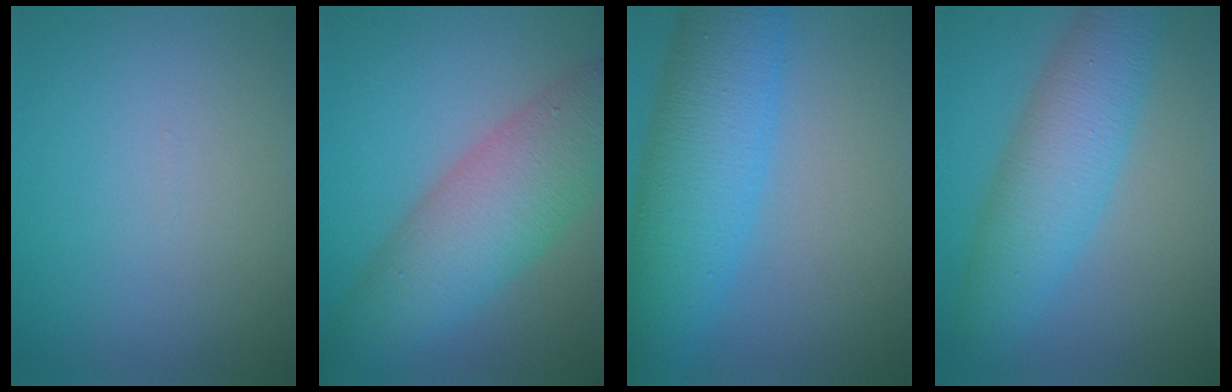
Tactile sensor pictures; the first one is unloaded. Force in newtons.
{"total": 8.0, "press": 8.0, "slide": 0.2}
{"total": 8.2, "press": 8.2, "slide": 0.4}
{"total": 6.2, "press": 6.2, "slide": 0.2}